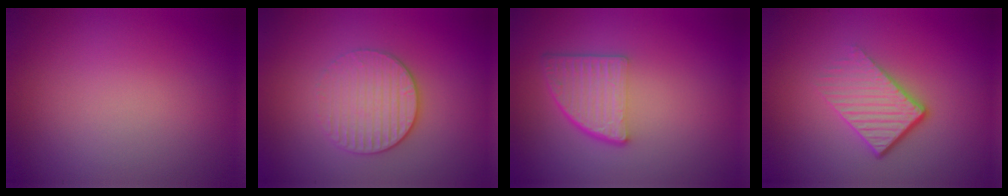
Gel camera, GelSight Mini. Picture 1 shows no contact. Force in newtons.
{"total": 3.2, "press": 2.9, "slide": 1.3}
{"total": 4.7, "press": 3.4, "slide": 3.2}
{"total": 4.4, "press": 2.8, "slide": 3.4}